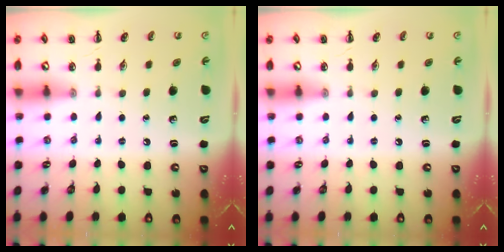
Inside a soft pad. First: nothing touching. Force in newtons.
{"total": 0.0}